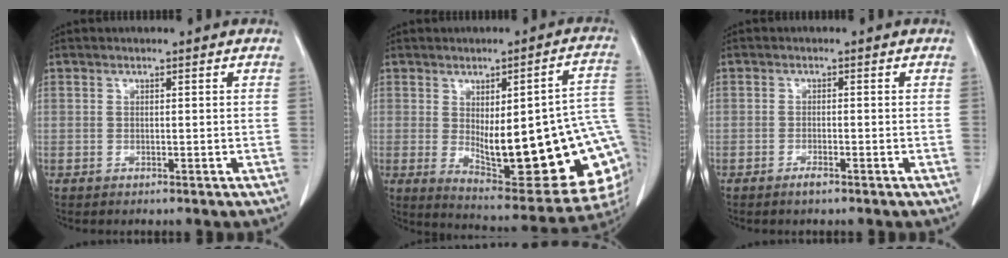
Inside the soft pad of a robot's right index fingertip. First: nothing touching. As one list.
[{"total": 24.9, "force": [-1.5, 6.2, 24.1], "torque": [-0.246, -0.001, 0.001]}, {"total": 1.1, "force": [-0.8, 0.1, 0.8], "torque": [-0.014, 0.000, -0.011]}]